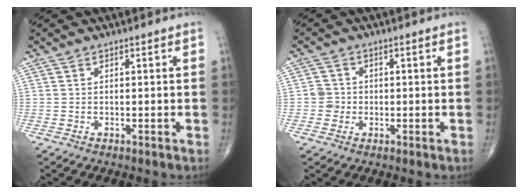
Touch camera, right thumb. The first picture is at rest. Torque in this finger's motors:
{"motor_torque": [0.04, -0.22, 0.10, 0.04, 0.03]}